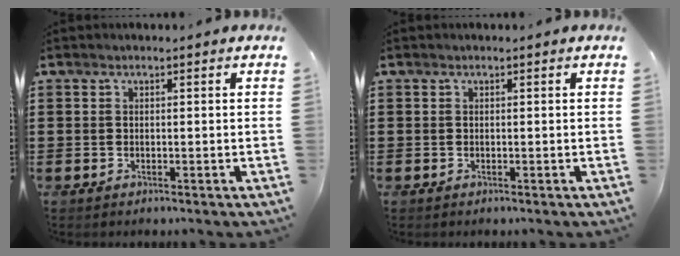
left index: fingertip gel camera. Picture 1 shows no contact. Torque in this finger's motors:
{"motor_torque": [-0.02, -0.02, 0.00, 0.00]}